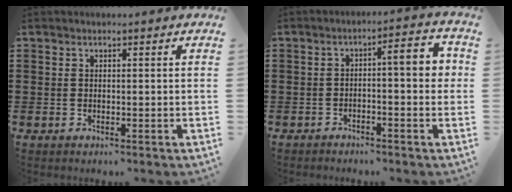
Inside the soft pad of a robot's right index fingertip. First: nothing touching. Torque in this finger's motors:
{"motor_torque": [0.50, 0.26, 0.52, 0.04]}